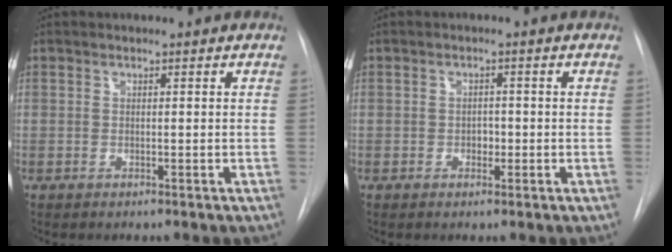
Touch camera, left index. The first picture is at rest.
{"total": 1.5, "force": [-0.4, 1.1, 0.9], "torque": [-0.011, 0.004, -0.006]}